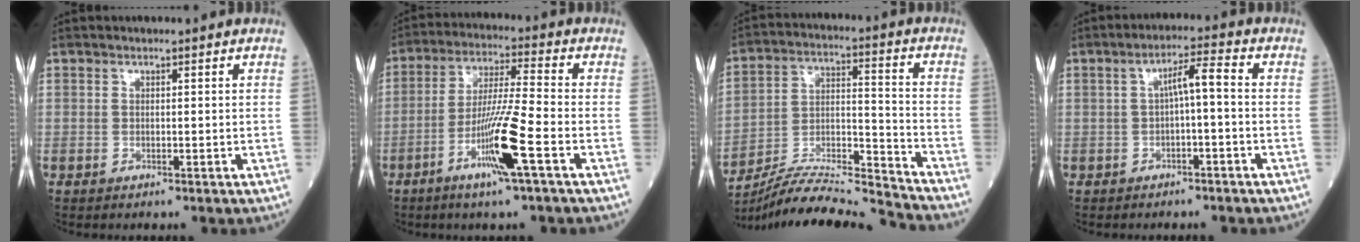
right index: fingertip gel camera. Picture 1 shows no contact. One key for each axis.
{"total": 10.9, "fx": -4.6, "fy": -0.6, "fz": 9.8, "tx": -0.190, "ty": -0.011, "tz": -0.090}
{"total": 17.0, "fx": -16.4, "fy": -1.5, "fz": 3.9, "tx": -0.071, "ty": 0.019, "tz": -0.282}
{"total": 4.2, "fx": -0.3, "fy": 0.5, "fz": 4.2, "tx": -0.066, "ty": 0.017, "tz": -0.005}